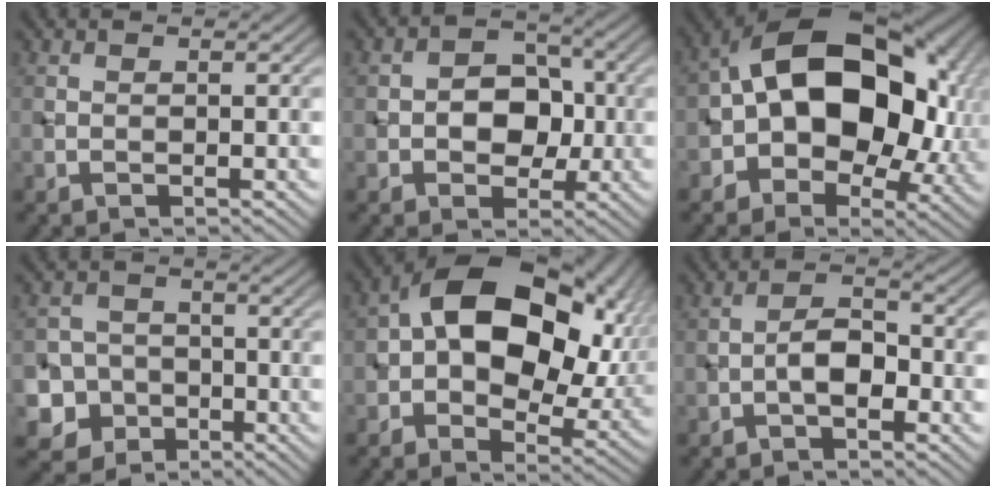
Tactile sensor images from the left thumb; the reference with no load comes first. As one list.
[{"total": 6.0, "force": [-0.6, 4.6, 3.8], "torque": [-0.041, 0.004, -0.022]}, {"total": 17.4, "force": [0.4, 11.7, 12.8], "torque": [-0.189, 0.007, -0.005]}, {"total": 7.5, "force": [-2.9, 6.7, 1.7], "torque": [-0.043, -0.010, -0.081]}, {"total": 17.0, "force": [2.7, 11.0, 12.7], "torque": [-0.193, 0.006, 0.046]}, {"total": 3.6, "force": [-1.4, 1.9, 2.8], "torque": [-0.045, 0.012, -0.031]}]